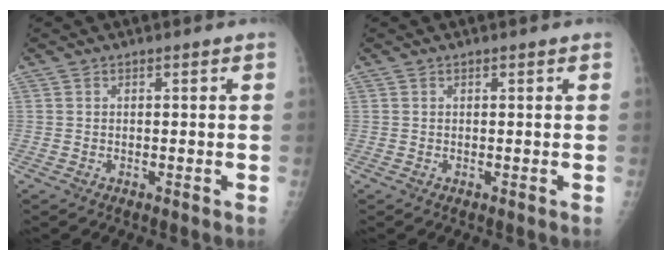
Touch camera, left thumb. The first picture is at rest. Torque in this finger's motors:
{"motor_torque": [0.12, 0.26, -0.10, -0.07, -0.02]}